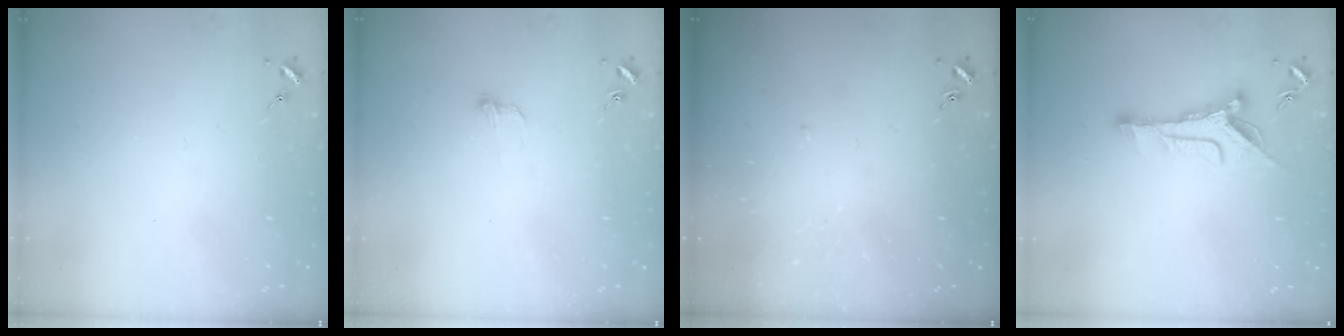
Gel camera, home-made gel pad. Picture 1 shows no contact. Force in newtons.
{"total": 5.3, "press": 5.2, "slide": 0.4}
{"total": 1.4, "press": 1.3, "slide": 0.1}
{"total": 10.4, "press": 10.3, "slide": 0.8}